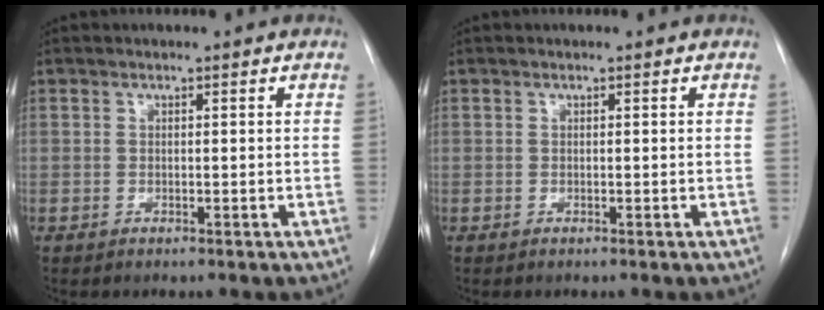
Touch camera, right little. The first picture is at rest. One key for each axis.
{"total": 0.0}